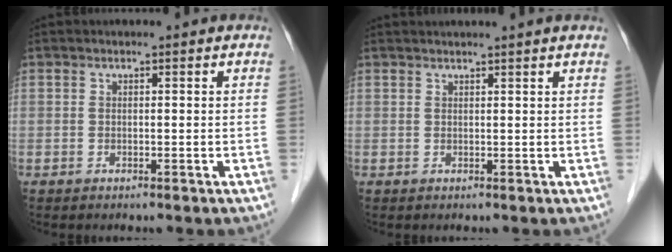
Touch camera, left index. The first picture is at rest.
{"total": 3.4, "force": [3.0, -0.9, 1.4], "torque": [-0.017, 0.014, 0.039]}